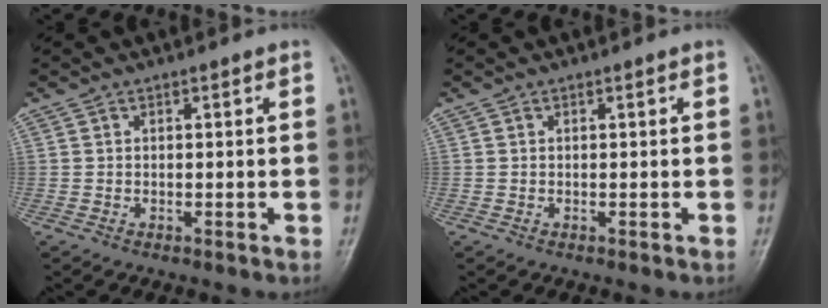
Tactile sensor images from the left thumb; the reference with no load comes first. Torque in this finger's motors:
{"motor_torque": [0.00, 0.00, 0.02, -0.02, 0.00]}